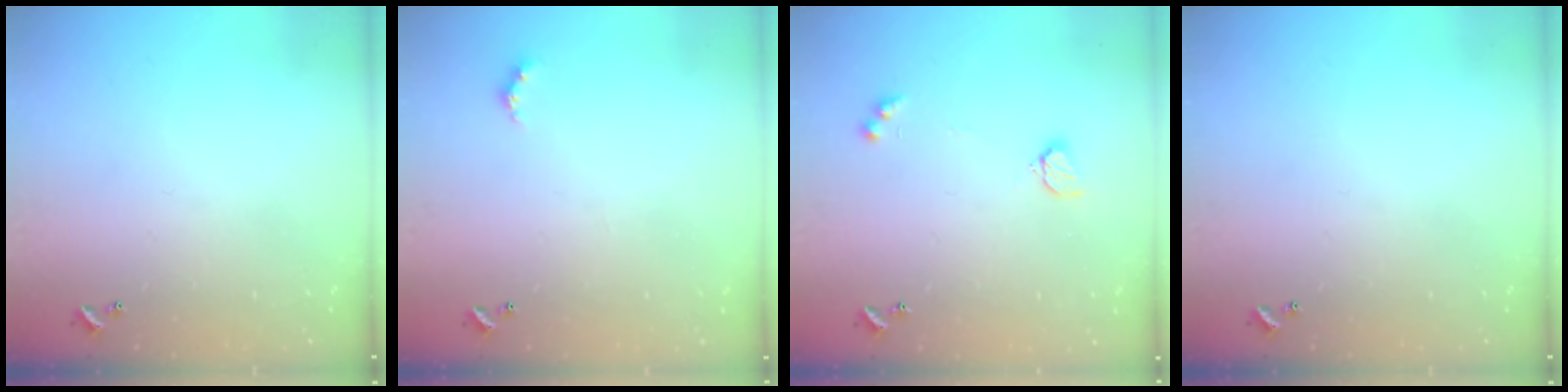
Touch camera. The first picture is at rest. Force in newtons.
{"total": 3.3, "press": 3.2, "slide": 0.7}
{"total": 3.8, "press": 3.7, "slide": 0.6}
{"total": 0.0}